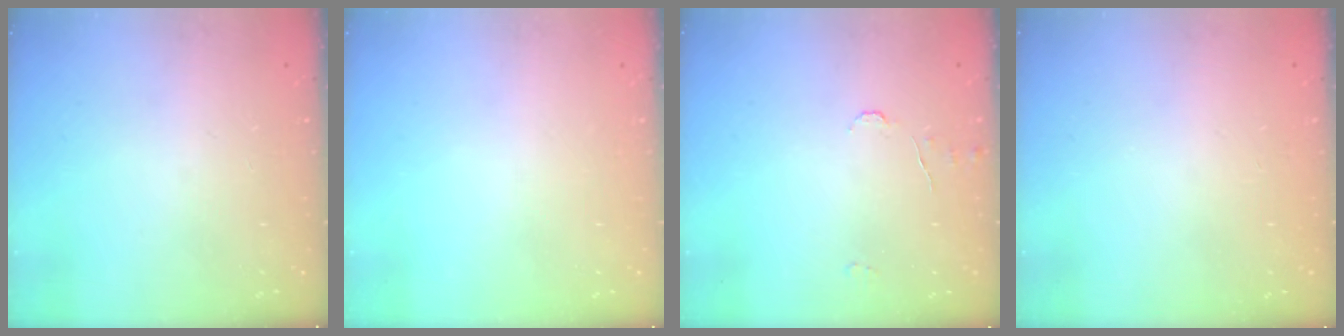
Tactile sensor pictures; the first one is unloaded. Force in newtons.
{"total": 0.0}
{"total": 5.4, "press": 5.4, "slide": 0.5}
{"total": 0.0}